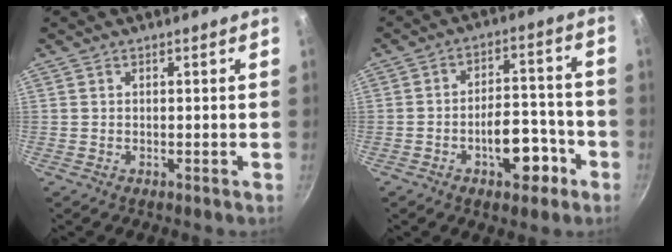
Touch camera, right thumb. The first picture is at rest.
{"total": 10.4, "force": [-4.7, 5.6, 7.5], "torque": [-0.075, 0.048, -0.062]}